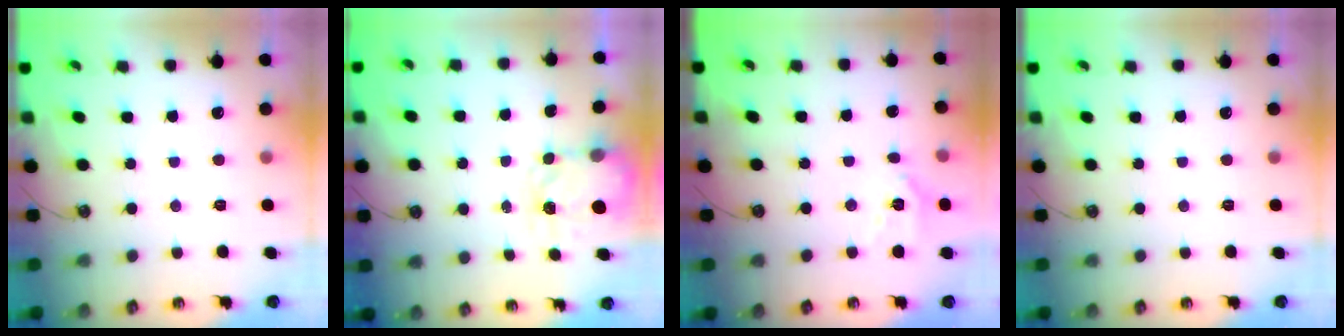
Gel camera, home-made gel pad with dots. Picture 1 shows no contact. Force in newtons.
{"total": 3.4, "press": 3.4, "slide": 0.4}
{"total": 12.0, "press": 11.9, "slide": 1.7}
{"total": 0.0}